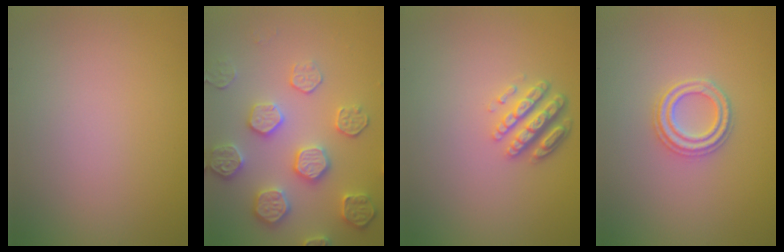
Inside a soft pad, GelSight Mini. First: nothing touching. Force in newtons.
{"total": 5.3, "press": 4.8, "slide": 2.2}
{"total": 3.8, "press": 3.0, "slide": 2.2}
{"total": 2.4, "press": 2.4, "slide": 0.4}